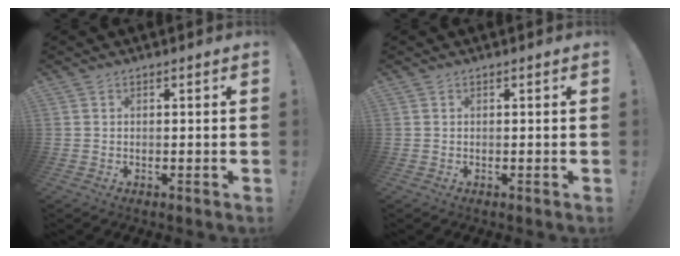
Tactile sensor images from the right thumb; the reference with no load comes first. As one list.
[{"total": 0.0}]